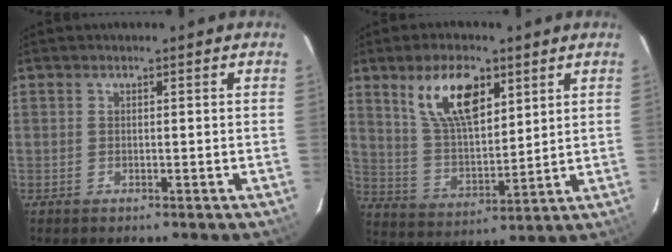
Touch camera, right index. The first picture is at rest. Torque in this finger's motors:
{"motor_torque": [0.51, 0.46, 0.31, 0.12]}